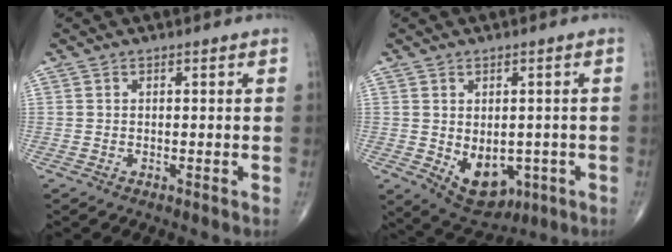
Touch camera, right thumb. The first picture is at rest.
{"total": 9.5, "force": [-2.2, 6.4, 6.6], "torque": [-0.072, -0.004, -0.012]}